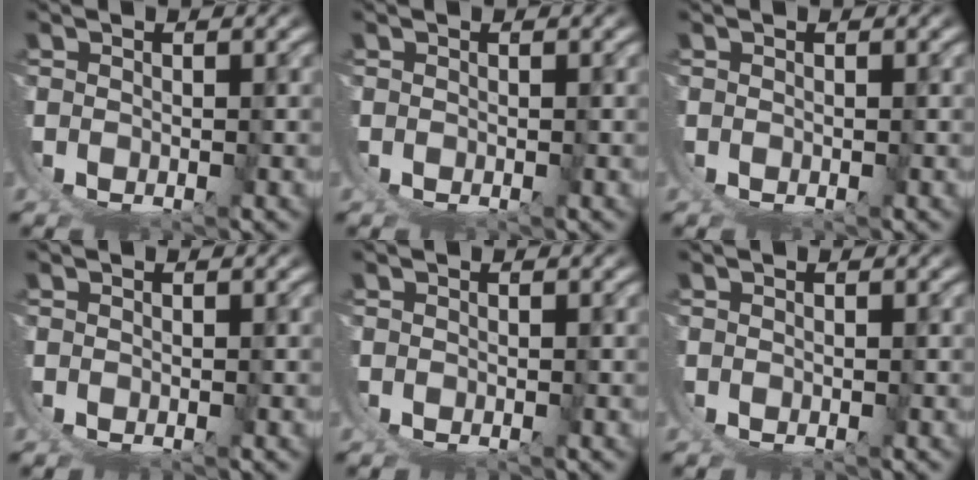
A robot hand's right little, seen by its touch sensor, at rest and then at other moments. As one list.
[{"total": 0.0}, {"total": 0.0}, {"total": 0.0}, {"total": 0.0}, {"total": 0.0}]